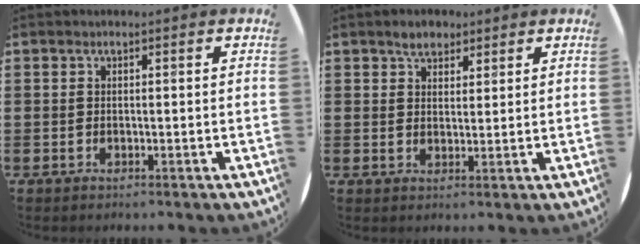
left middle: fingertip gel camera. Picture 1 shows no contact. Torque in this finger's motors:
{"motor_torque": [0.47, -0.40, 0.04, 0.01]}